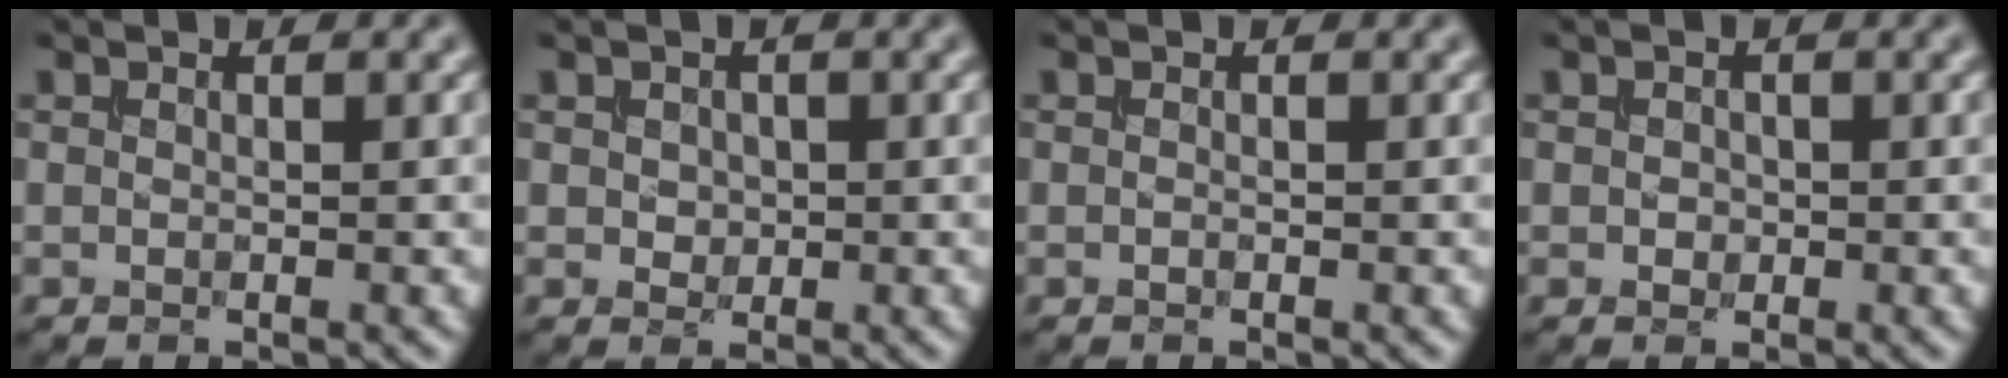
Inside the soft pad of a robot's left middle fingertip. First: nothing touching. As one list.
[{"total": 1.2, "force": [0.1, 1.0, 0.6], "torque": [-0.016, 0.001, 0.001]}, {"total": 0.0}, {"total": 0.7, "force": [-0.1, 0.7, 0.3], "torque": [-0.007, -0.001, -0.005]}]